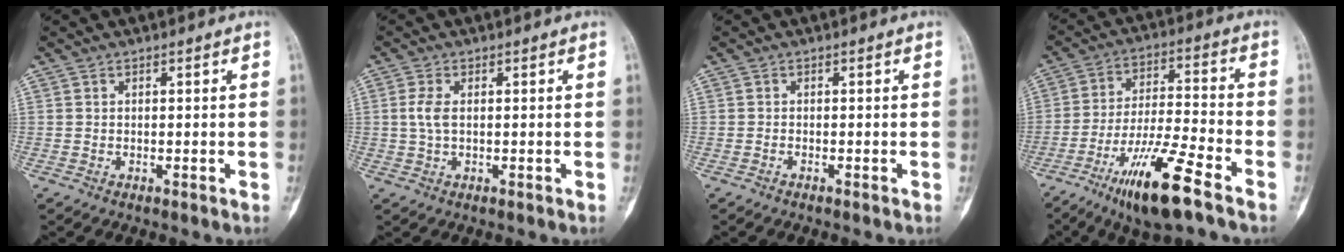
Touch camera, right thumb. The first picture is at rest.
{"total": 3.0, "force": [0.3, 1.4, 2.6], "torque": [-0.069, 0.002, 0.007]}
{"total": 0.0}
{"total": 15.0, "force": [-9.1, 2.2, 11.7], "torque": [-0.223, 0.036, -0.163]}